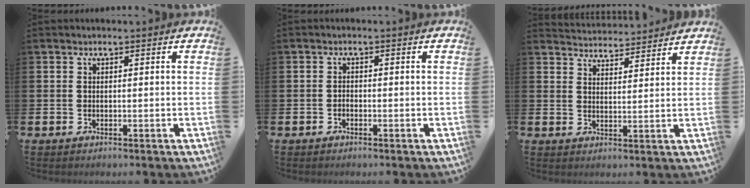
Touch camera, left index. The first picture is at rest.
{"total": 0.8, "force": [-0.6, 0.5, 0.2], "torque": [-0.003, -0.001, -0.014]}
{"total": 4.1, "force": [4.0, 0.3, -0.5], "torque": [0.002, -0.032, 0.071]}